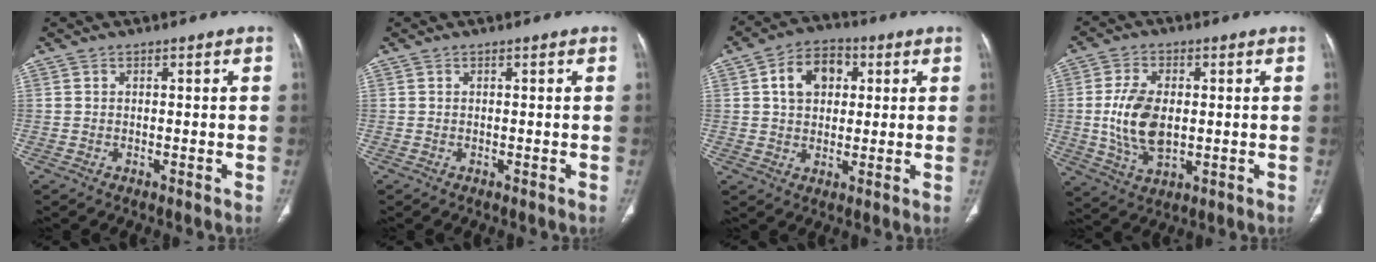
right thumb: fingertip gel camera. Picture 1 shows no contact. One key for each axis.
{"total": 0.0}
{"total": 9.3, "fx": 2.5, "fy": 6.8, "fz": 5.9, "tx": -0.070, "ty": 0.006, "tz": 0.035}
{"total": 10.8, "fx": 0.0, "fy": 6.3, "fz": 8.7, "tx": -0.169, "ty": -0.006, "tz": 0.008}